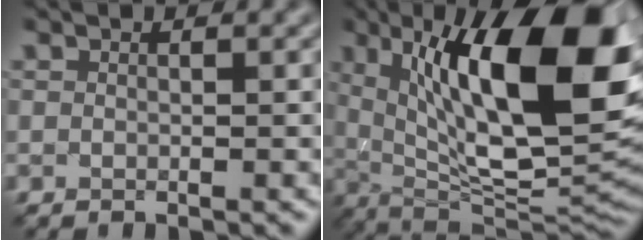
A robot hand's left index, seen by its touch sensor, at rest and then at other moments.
{"total": 17.4, "force": [5.4, 6.4, 15.3], "torque": [-0.229, -0.003, 0.091]}